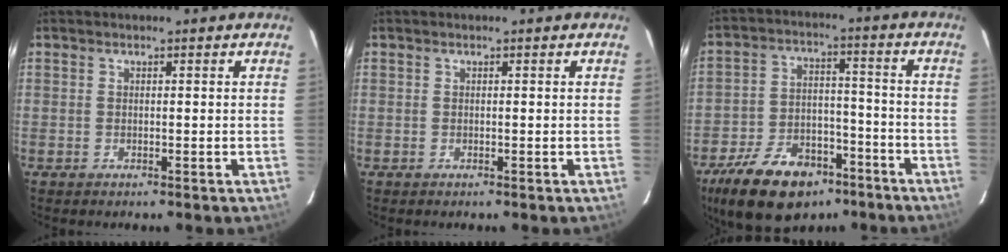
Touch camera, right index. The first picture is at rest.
{"total": 0.0}
{"total": 18.4, "force": [-12.1, 10.0, 9.4], "torque": [-0.204, 0.006, -0.187]}